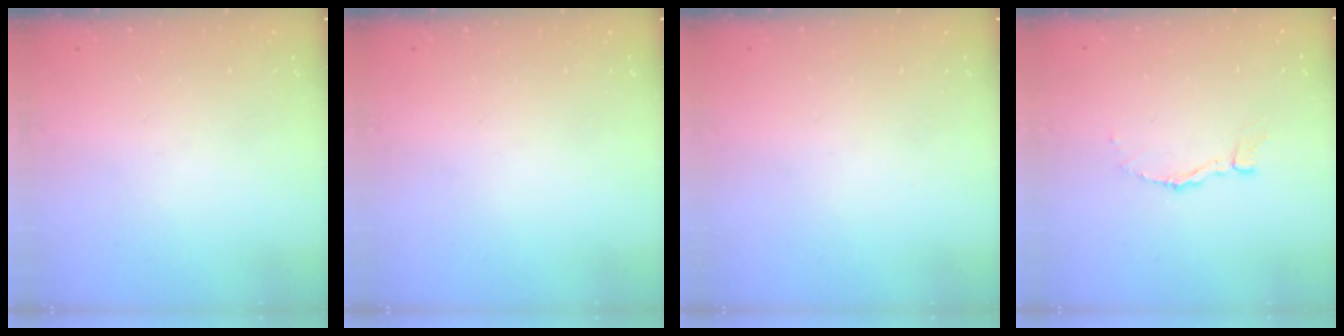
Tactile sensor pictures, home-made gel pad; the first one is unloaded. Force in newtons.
{"total": 0.0}
{"total": 0.0}
{"total": 5.1, "press": 5.1, "slide": 0.2}